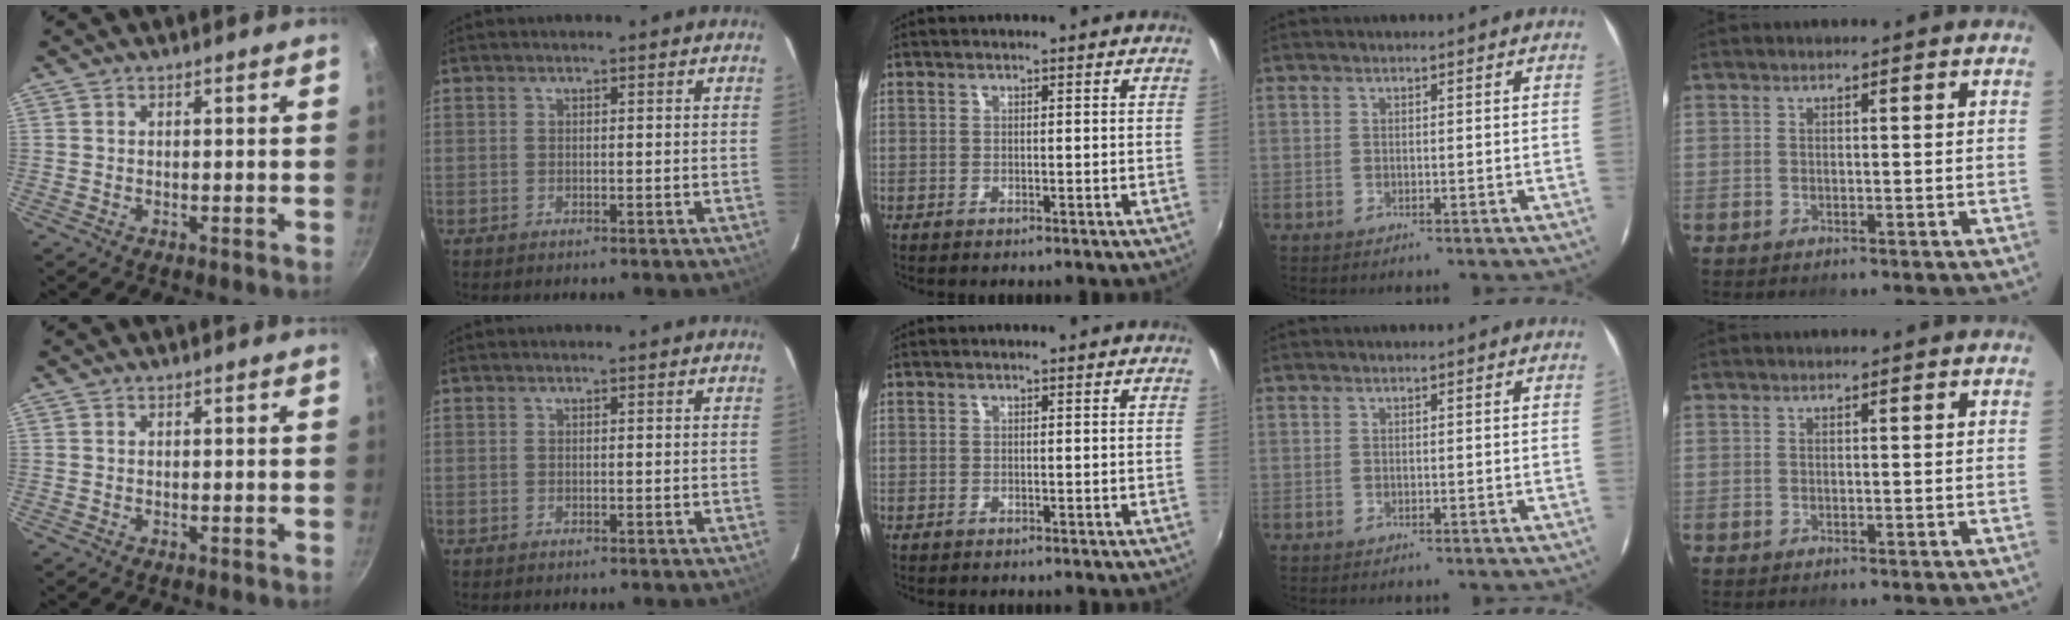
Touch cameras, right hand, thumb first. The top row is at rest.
{}